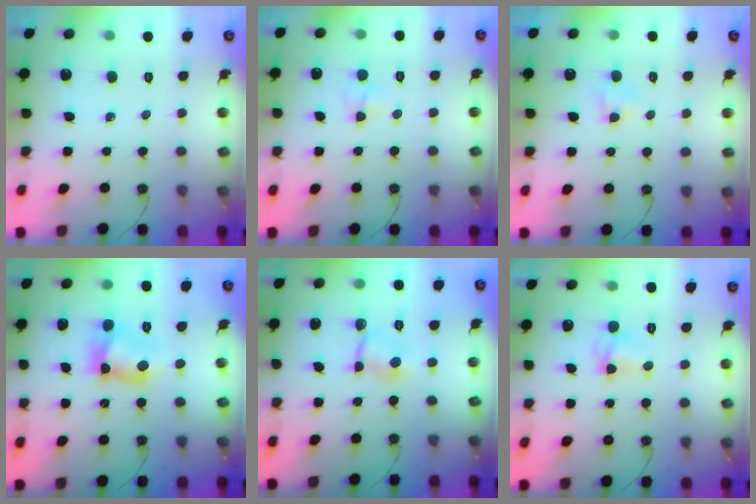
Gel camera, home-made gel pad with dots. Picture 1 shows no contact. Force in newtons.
{"total": 3.6, "press": 3.6, "slide": 0.6}
{"total": 2.7, "press": 2.7, "slide": 0.4}
{"total": 10.7, "press": 10.7, "slide": 0.6}
{"total": 1.9, "press": 1.9, "slide": 0.2}
{"total": 2.6, "press": 2.6, "slide": 0.4}